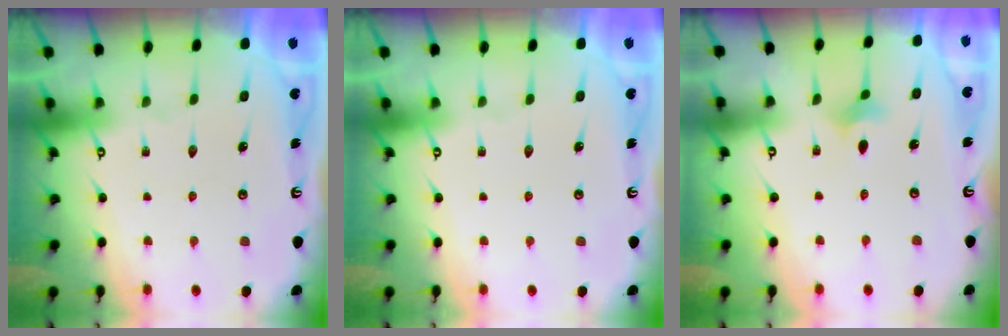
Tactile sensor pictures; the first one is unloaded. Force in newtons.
{"total": 0.0}
{"total": 2.4, "press": 2.4, "slide": 0.5}